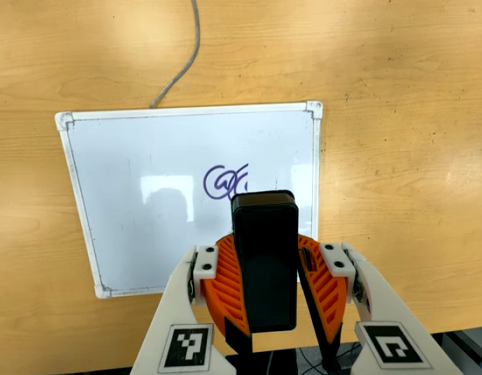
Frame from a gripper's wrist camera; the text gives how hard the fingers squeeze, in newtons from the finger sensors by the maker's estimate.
{"total": 11.9, "left": 11.8, "right": 12.0}